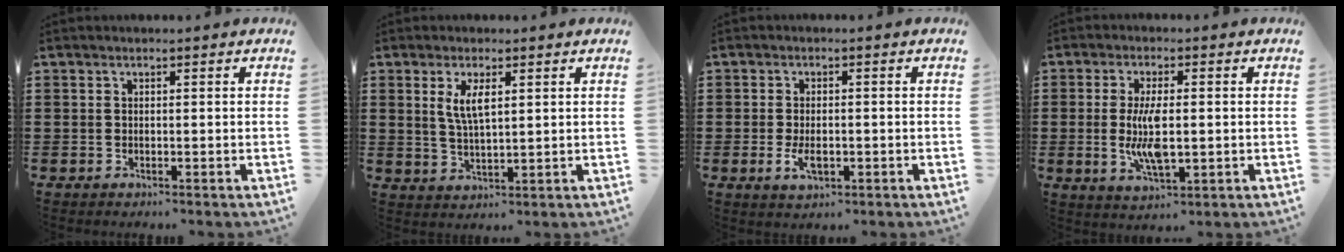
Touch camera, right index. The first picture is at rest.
{"total": 4.4, "force": [1.5, 1.4, 3.9], "torque": [-0.081, 0.005, 0.025]}
{"total": 3.2, "force": [-0.8, 1.5, 2.7], "torque": [-0.057, -0.002, -0.015]}
{"total": 7.2, "force": [-0.4, 2.6, 6.7], "torque": [-0.139, -0.007, -0.016]}